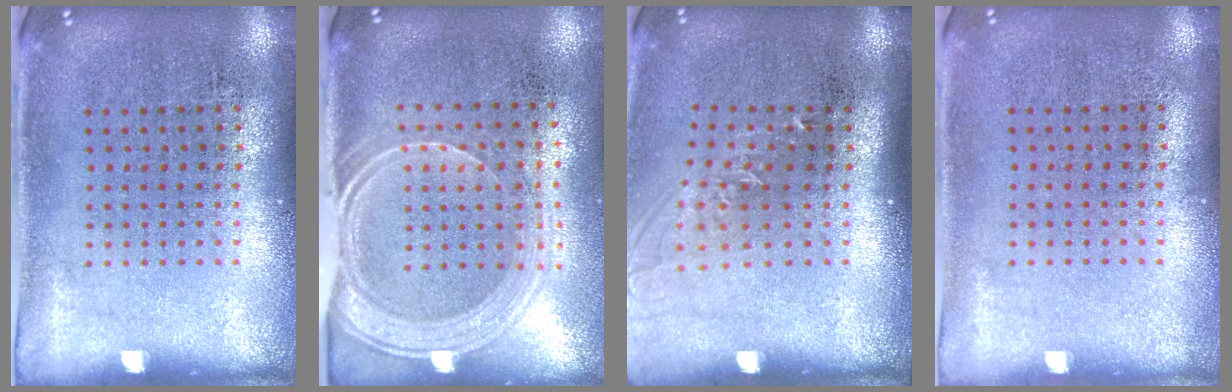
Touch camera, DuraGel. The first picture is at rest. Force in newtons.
{"total": 1.9, "press": 1.6, "slide": 1.0}
{"total": 1.2, "press": 1.0, "slide": 0.7}
{"total": 0.0}